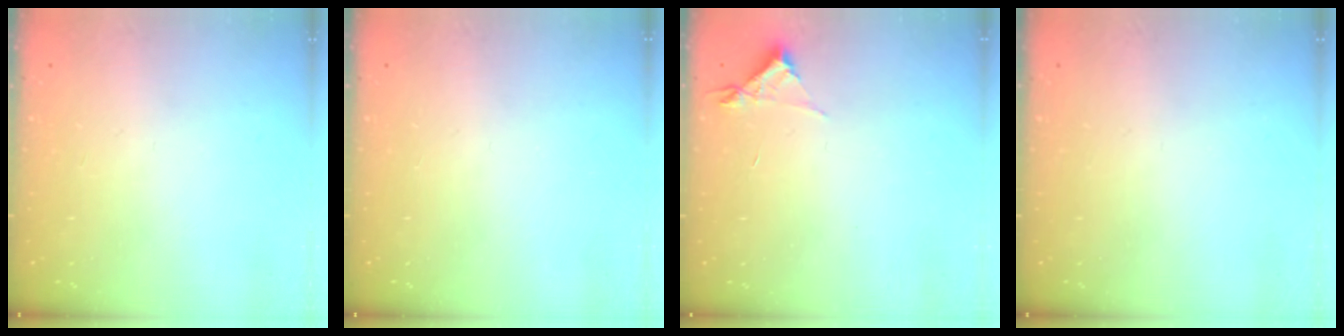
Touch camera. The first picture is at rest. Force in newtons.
{"total": 0.0}
{"total": 4.4, "press": 4.4, "slide": 0.4}
{"total": 0.0}